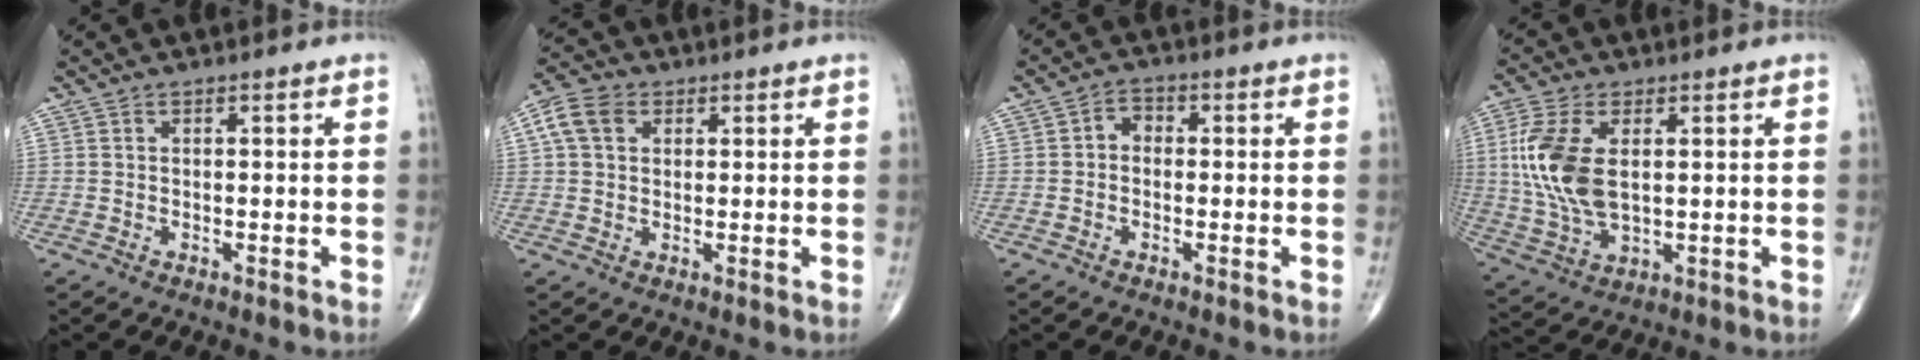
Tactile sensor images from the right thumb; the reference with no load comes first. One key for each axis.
{"total": 6.6, "fx": 2.1, "fy": 4.8, "fz": 4.0, "tx": -0.076, "ty": 0.015, "tz": 0.033}
{"total": 2.9, "fx": -0.2, "fy": 2.3, "fz": 1.8, "tx": -0.013, "ty": 0.015, "tz": -0.015}
{"total": 13.3, "fx": 2.1, "fy": 7.2, "fz": 11.0, "tx": -0.242, "ty": -0.008, "tz": 0.046}